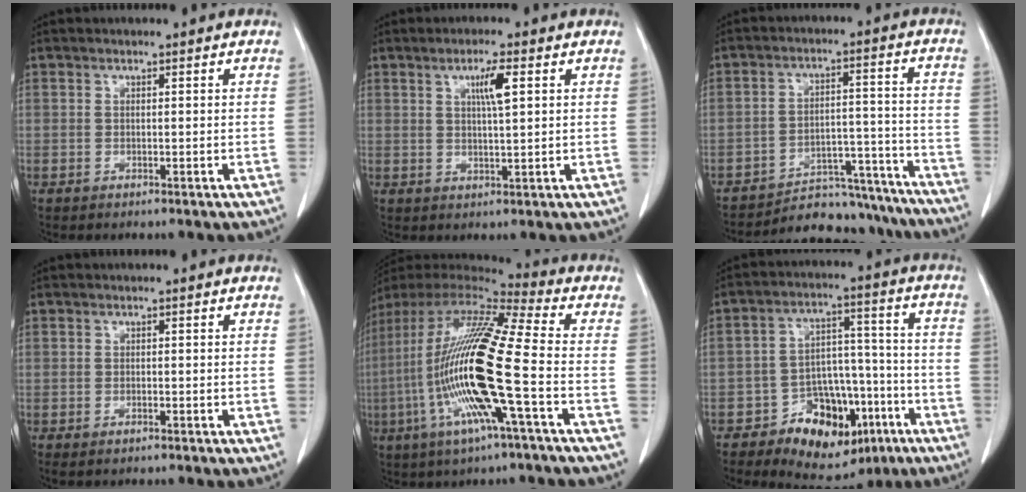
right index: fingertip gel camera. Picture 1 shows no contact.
{"total": 4.1, "force": [1.5, 0.2, 3.9], "torque": [-0.066, -0.001, 0.025]}
{"total": 16.2, "force": [-15.5, 4.2, 2.1], "torque": [-0.014, 0.045, -0.208]}
{"total": 1.0, "force": [-0.8, 0.2, 0.6], "torque": [-0.014, -0.003, -0.009]}
{"total": 21.7, "force": [-4.5, 1.0, 21.2], "torque": [-0.453, -0.023, -0.101]}
{"total": 13.6, "force": [-7.0, 8.2, 8.2], "torque": [-0.105, 0.035, -0.095]}